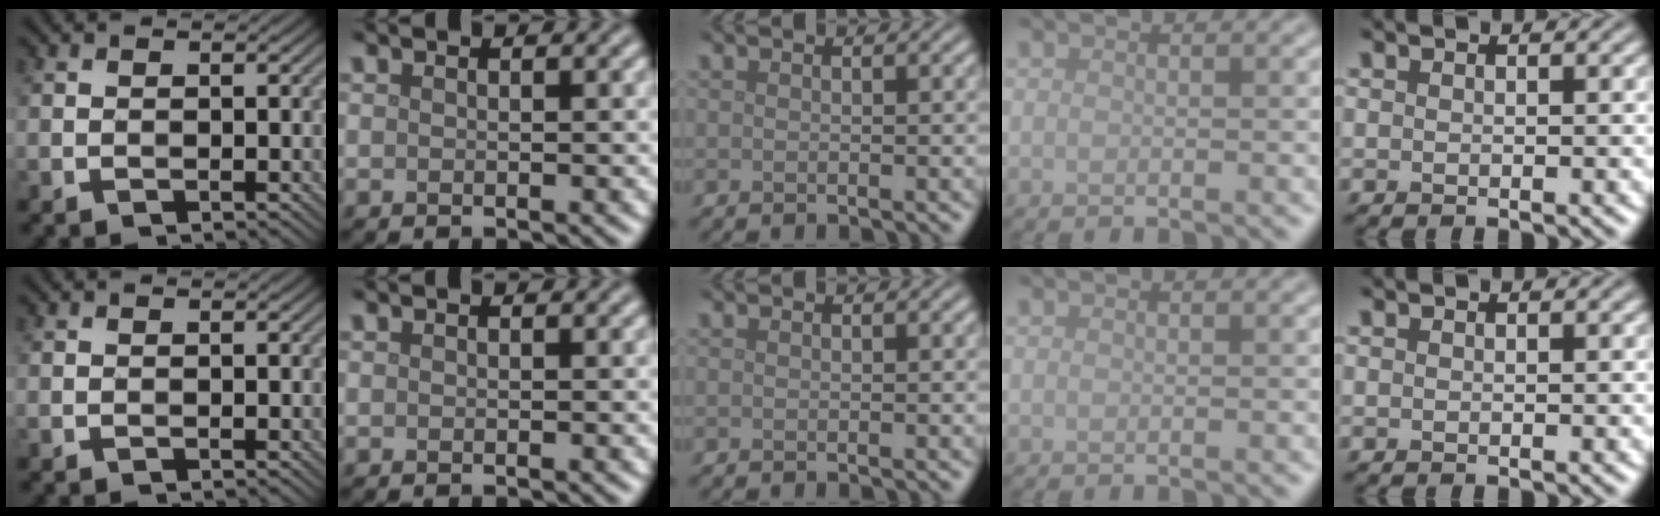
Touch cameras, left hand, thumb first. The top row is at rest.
{}